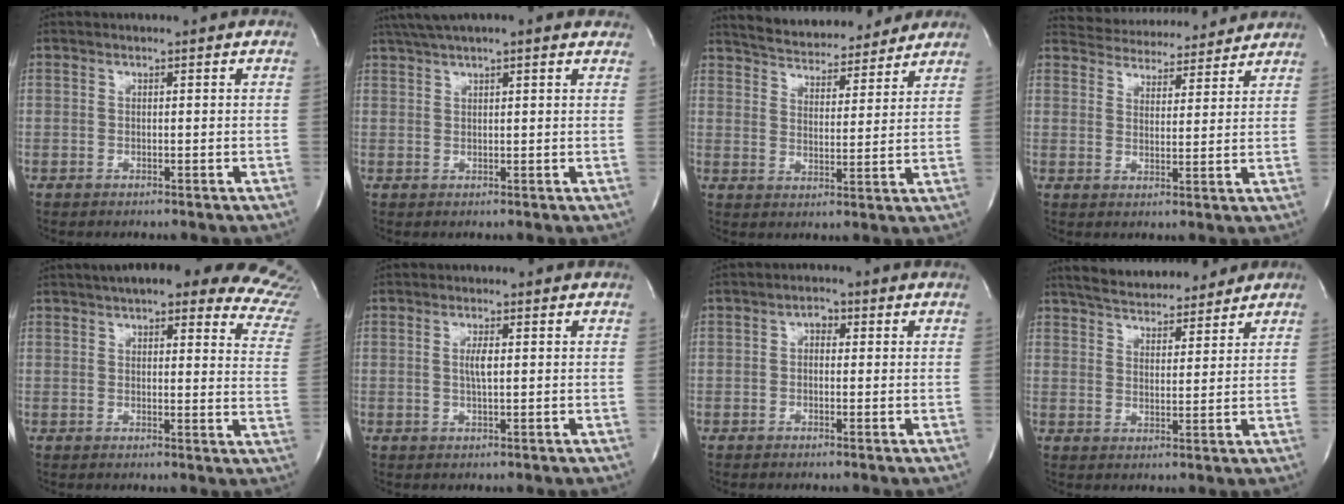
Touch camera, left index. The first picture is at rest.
{"total": 10.7, "force": [8.6, 1.5, 6.1], "torque": [-0.102, 0.044, 0.119]}
{"total": 16.5, "force": [15.1, 4.3, 5.0], "torque": [-0.078, 0.011, 0.214]}
{"total": 13.1, "force": [12.5, 3.2, 2.3], "torque": [-0.030, 0.014, 0.167]}
{"total": 23.7, "force": [20.5, 4.6, 11.0], "torque": [-0.137, -0.047, 0.213]}
{"total": 2.3, "force": [0.2, 0.3, 2.3], "torque": [-0.046, -0.002, 0.006]}
{"total": 1.9, "force": [0.2, 1.3, 1.4], "torque": [-0.018, 0.011, -0.001]}
{"total": 14.0, "force": [12.4, 4.1, 5.1], "torque": [-0.078, 0.020, 0.184]}